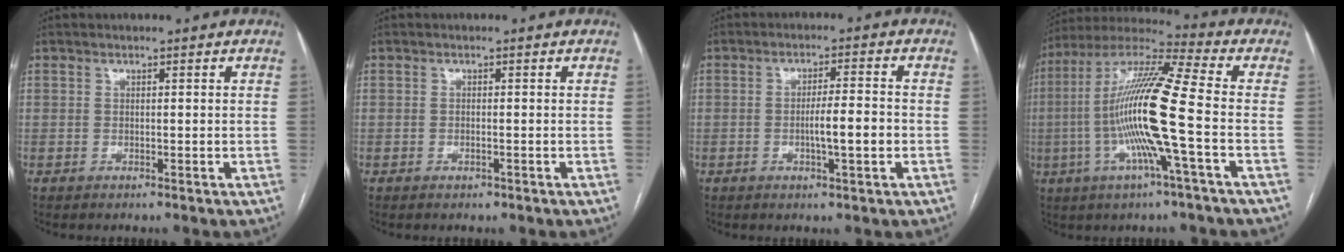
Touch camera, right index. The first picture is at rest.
{"total": 0.8, "force": [-0.5, 0.4, 0.5], "torque": [-0.009, 0.000, -0.004]}
{"total": 5.1, "force": [-1.0, 0.5, 5.0], "torque": [-0.081, 0.001, -0.014]}
{"total": 16.4, "force": [-2.7, -0.3, 16.2], "torque": [-0.312, 0.002, -0.064]}